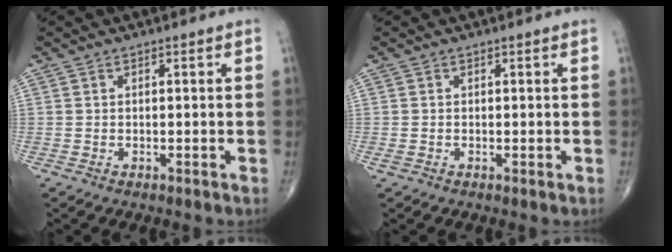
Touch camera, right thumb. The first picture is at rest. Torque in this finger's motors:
{"motor_torque": [0.88, 0.60, -0.06, -0.28, 0.05]}